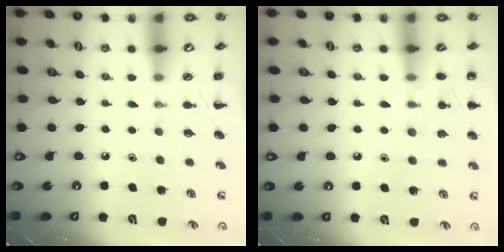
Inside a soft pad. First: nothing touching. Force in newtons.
{"total": 7.8, "press": 7.4, "slide": 2.2}